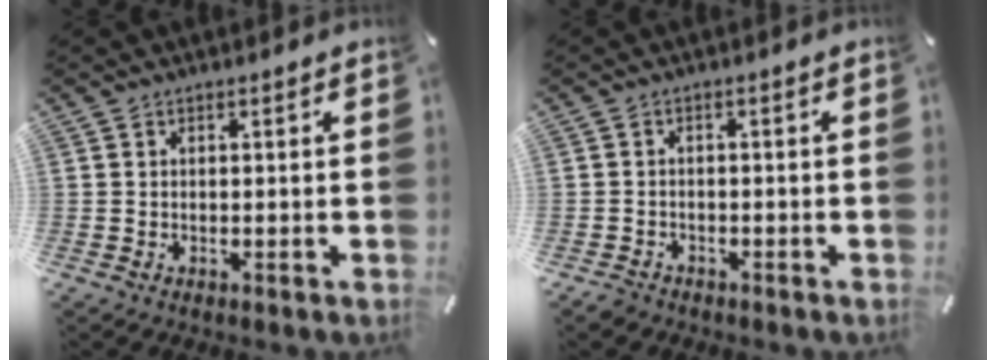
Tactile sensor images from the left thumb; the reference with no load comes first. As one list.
[{"total": 2.0, "force": [-1.6, 1.0, 0.4], "torque": [-0.013, 0.007, -0.037]}]